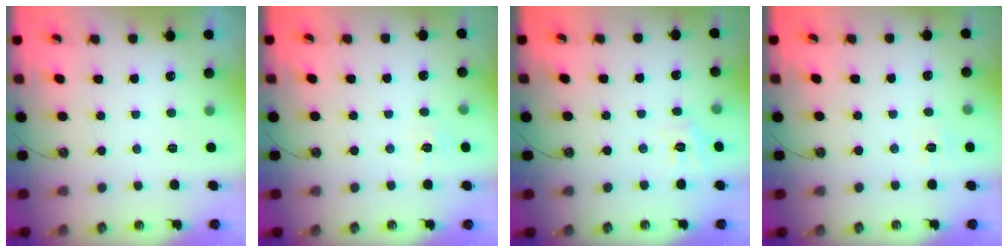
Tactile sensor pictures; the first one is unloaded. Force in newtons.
{"total": 6.3, "press": 6.3, "slide": 0.6}
{"total": 5.6, "press": 5.6, "slide": 0.0}
{"total": 4.0, "press": 4.0, "slide": 0.5}